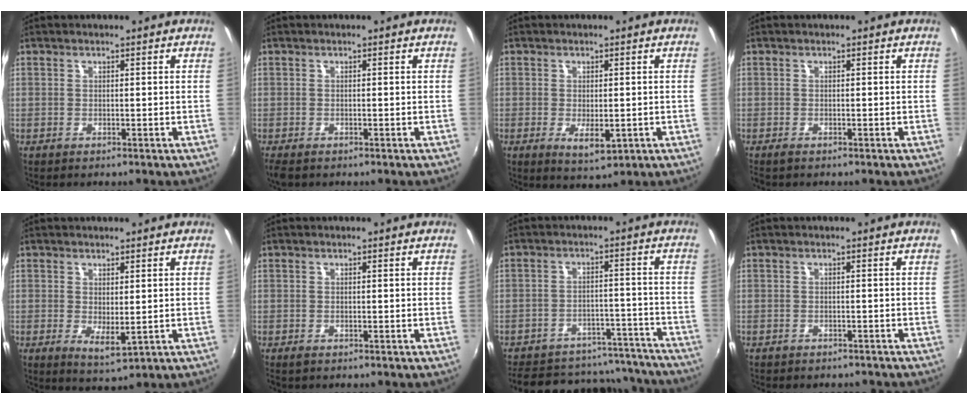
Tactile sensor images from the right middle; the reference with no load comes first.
{"total": 2.6, "force": [-1.8, 1.1, 1.5], "torque": [-0.030, -0.015, -0.029]}
{"total": 4.6, "force": [-1.2, 2.1, 3.9], "torque": [-0.068, -0.016, -0.015]}
{"total": 0.9, "force": [-0.7, 0.2, 0.4], "torque": [-0.008, -0.005, -0.014]}
{"total": 3.6, "force": [0.0, 1.4, 3.3], "torque": [-0.055, -0.014, 0.006]}
{"total": 0.7, "force": [-0.5, 0.4, 0.3], "torque": [-0.007, -0.004, -0.010]}
{"total": 23.5, "force": [-20.5, 8.9, 7.5], "torque": [-0.155, 0.046, -0.242]}
{"total": 3.6, "force": [-3.2, 1.2, 1.0], "torque": [-0.025, -0.011, -0.042]}